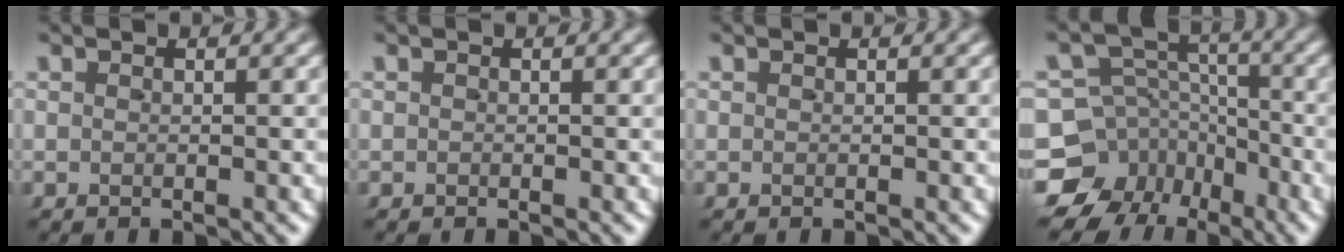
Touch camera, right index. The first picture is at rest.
{"total": 0.0}
{"total": 0.0}
{"total": 14.4, "force": [-5.2, 12.5, 5.0], "torque": [-0.101, -0.058, -0.082]}